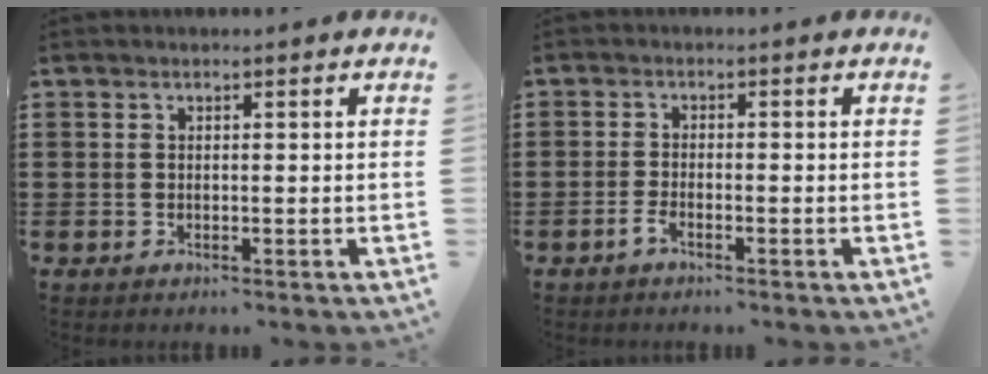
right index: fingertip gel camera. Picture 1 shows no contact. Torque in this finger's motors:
{"motor_torque": [2.14, 0.00, 0.13, 0.00]}